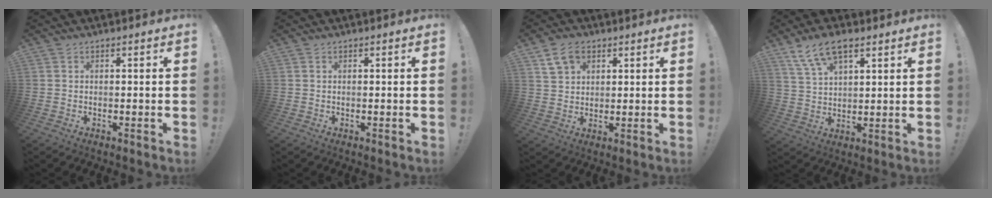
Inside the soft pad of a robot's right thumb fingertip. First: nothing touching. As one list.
[{"total": 0.0}, {"total": 7.2, "force": [4.1, 4.8, 3.3], "torque": [-0.057, -0.007, 0.079]}, {"total": 10.0, "force": [6.3, 4.3, 6.4], "torque": [-0.111, -0.023, 0.118]}]